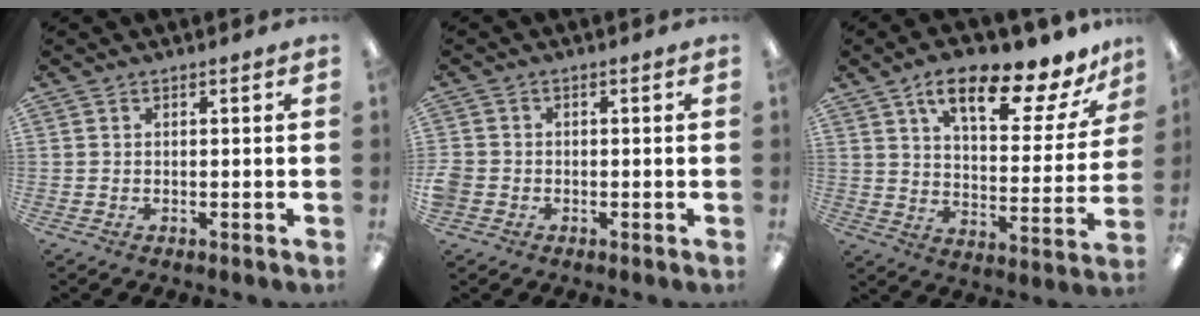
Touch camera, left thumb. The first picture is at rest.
{"total": 2.5, "force": [-1.0, 2.2, 0.7], "torque": [-0.008, 0.005, -0.017]}
{"total": 17.6, "force": [11.9, 5.4, 11.8], "torque": [-0.183, -0.066, 0.191]}